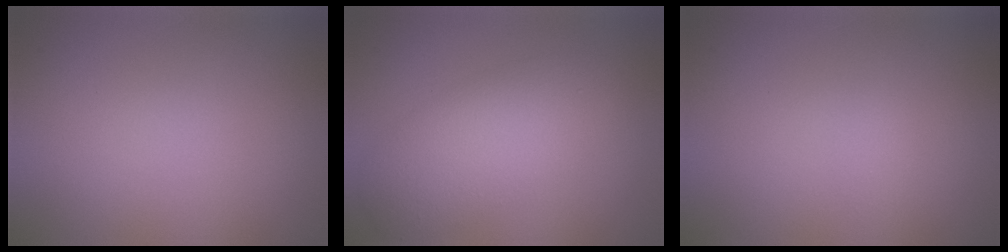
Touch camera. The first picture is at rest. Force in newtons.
{"total": 5.4, "press": 5.4, "slide": 0.1}
{"total": 0.5, "press": 0.5, "slide": 0.1}